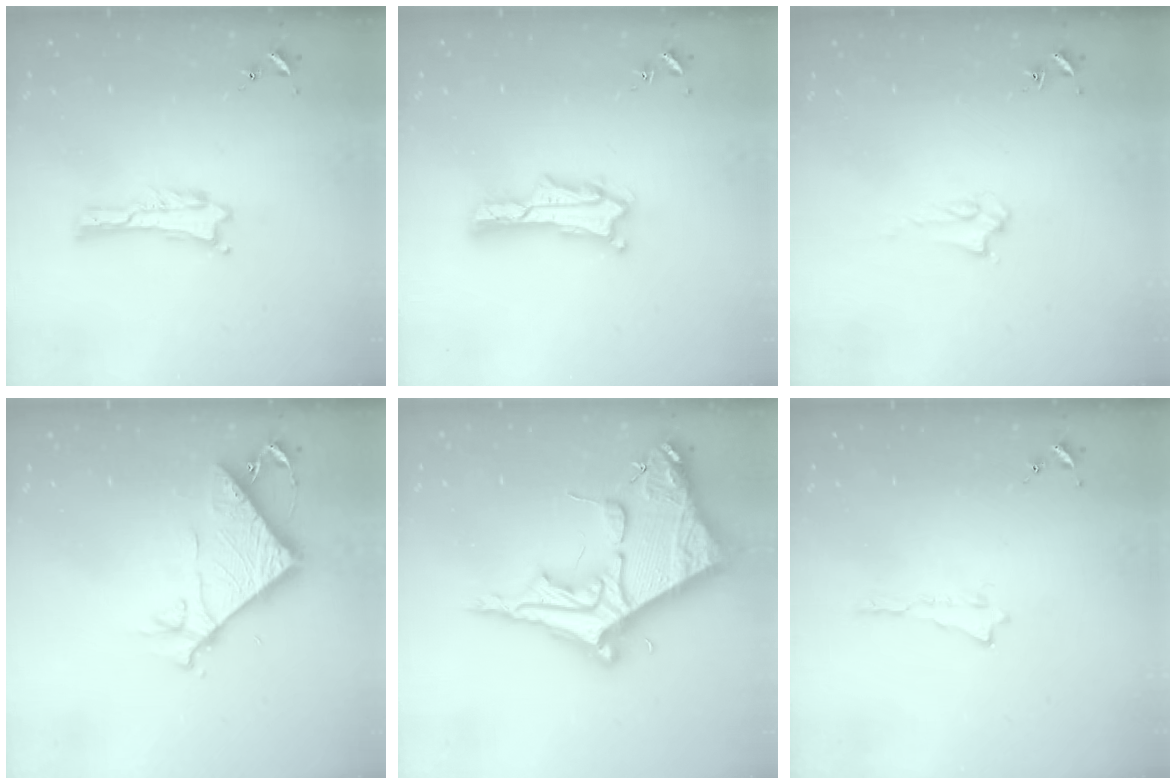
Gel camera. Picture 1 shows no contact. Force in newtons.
{"total": 2.1, "press": 2.1, "slide": 0.3}
{"total": 1.6, "press": 1.6, "slide": 0.2}
{"total": 7.6, "press": 7.6, "slide": 0.6}
{"total": 12.1, "press": 12.1, "slide": 1.3}
{"total": 0.0}